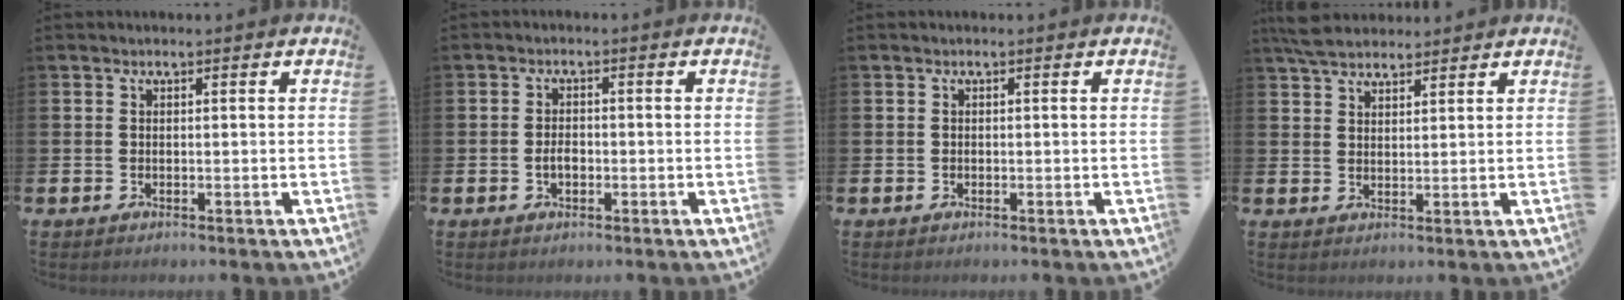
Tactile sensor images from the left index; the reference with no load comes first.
{"total": 2.1, "force": [-0.5, 1.3, 1.5], "torque": [-0.020, 0.001, -0.013]}
{"total": 0.0}
{"total": 4.3, "force": [4.0, 1.2, 1.0], "torque": [-0.027, -0.008, 0.076]}